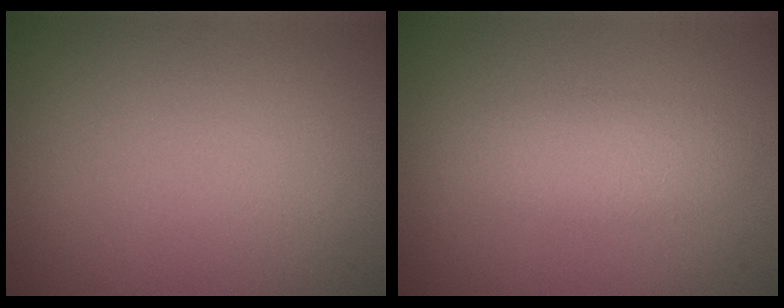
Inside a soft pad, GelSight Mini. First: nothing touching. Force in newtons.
{"total": 2.7, "press": 2.7, "slide": 0.1}